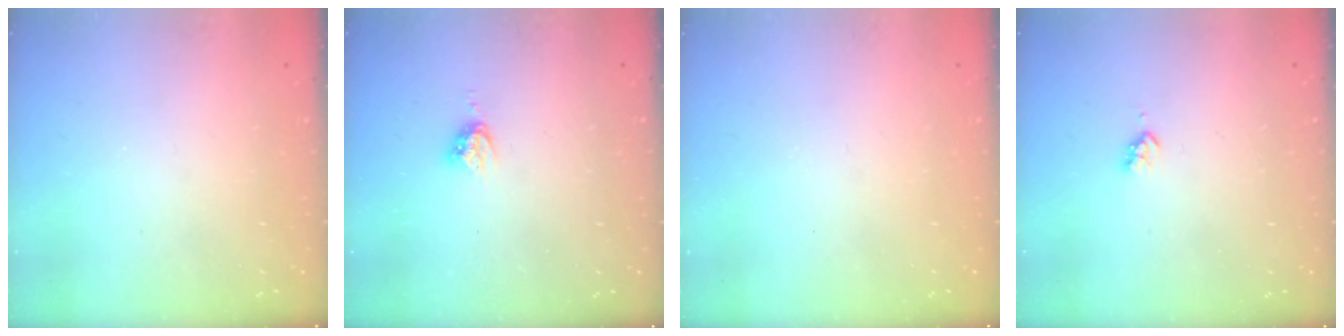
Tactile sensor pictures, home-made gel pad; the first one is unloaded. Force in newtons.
{"total": 4.8, "press": 4.8, "slide": 0.3}
{"total": 0.0}
{"total": 2.3, "press": 2.3, "slide": 0.4}